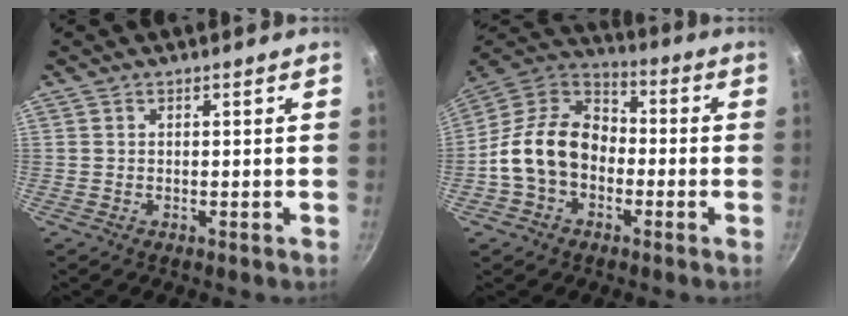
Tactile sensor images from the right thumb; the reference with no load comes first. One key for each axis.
{"total": 15.1, "fx": -2.9, "fy": 11.2, "fz": 9.8, "tx": -0.135, "ty": 0.044, "tz": -0.072}